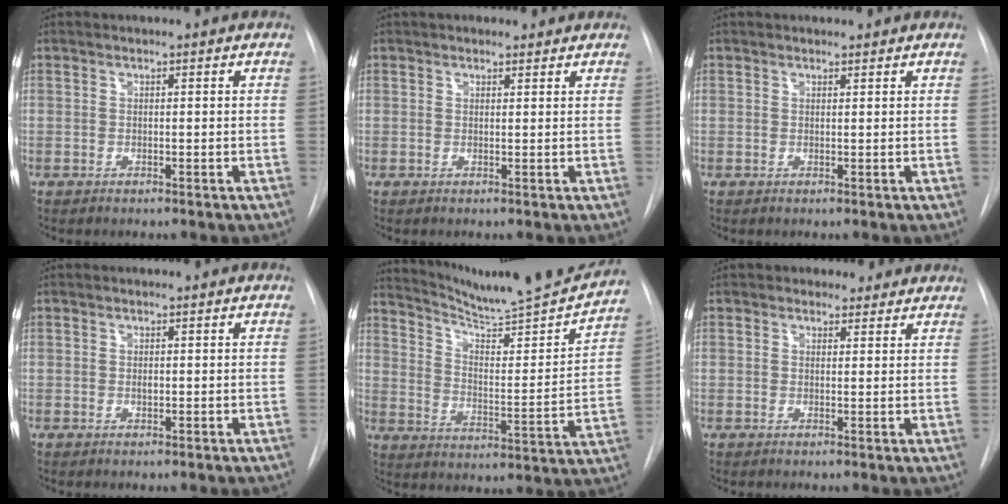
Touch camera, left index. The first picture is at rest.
{"total": 2.5, "force": [2.1, 1.2, 0.7], "torque": [-0.006, 0.018, 0.028]}
{"total": 1.0, "force": [0.9, 0.5, 0.1], "torque": [-0.003, 0.005, 0.013]}
{"total": 0.6, "force": [0.1, 0.4, 0.5], "torque": [-0.008, 0.000, 0.001]}
{"total": 19.8, "force": [18.9, 0.1, 6.2], "torque": [-0.099, -0.061, 0.267]}
{"total": 3.8, "force": [3.1, 2.3, 0.2], "torque": [0.006, 0.004, 0.030]}